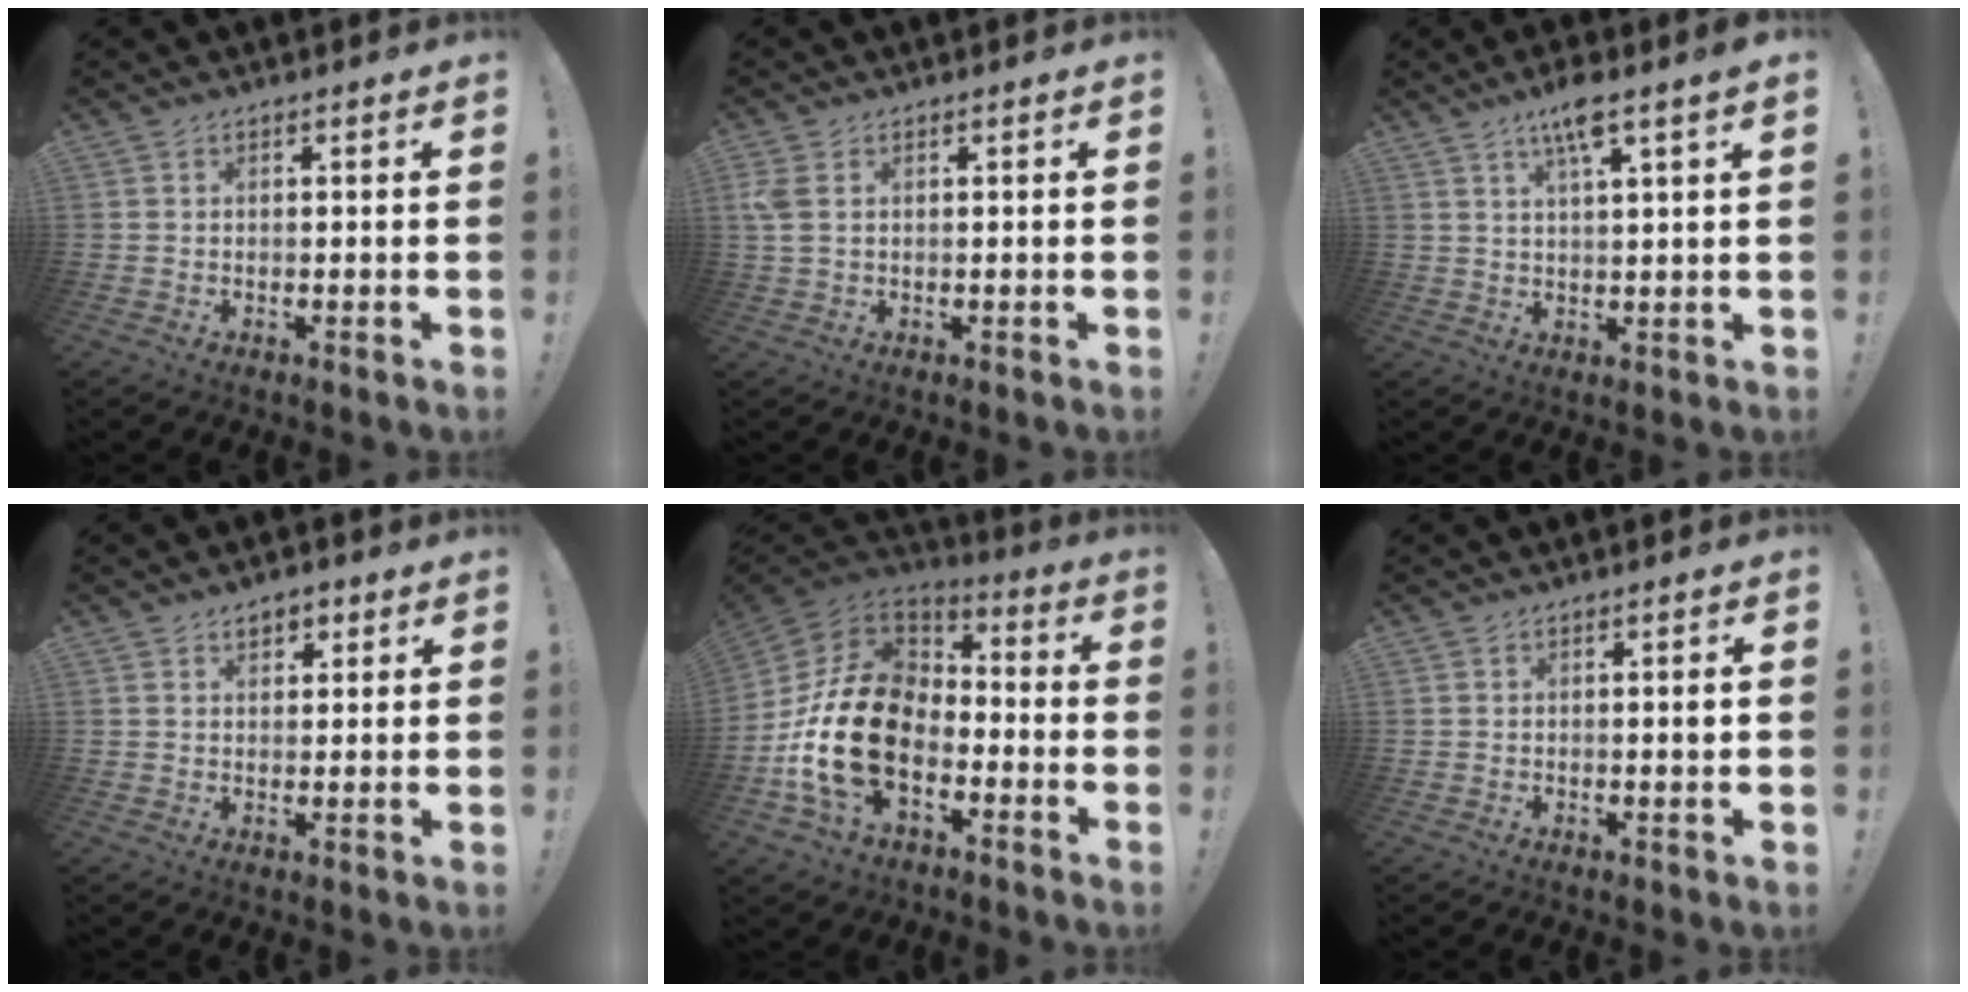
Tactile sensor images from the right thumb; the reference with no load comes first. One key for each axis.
{"total": 3.4, "fx": 1.1, "fy": 1.7, "fz": 2.7, "tx": -0.061, "ty": 0.000, "tz": 0.019}
{"total": 7.1, "fx": 4.1, "fy": 0.8, "fz": 5.7, "tx": -0.092, "ty": -0.015, "tz": 0.063}
{"total": 3.3, "fx": 1.5, "fy": 2.4, "fz": 1.7, "tx": -0.020, "ty": 0.001, "tz": 0.026}
{"total": 21.7, "fx": -5.4, "fy": 13.9, "fz": 15.7, "tx": -0.315, "ty": 0.035, "tz": -0.083}
{"total": 1.4, "fx": -0.1, "fy": -0.1, "fz": 1.4, "tx": -0.016, "ty": -0.002, "tz": -0.007}